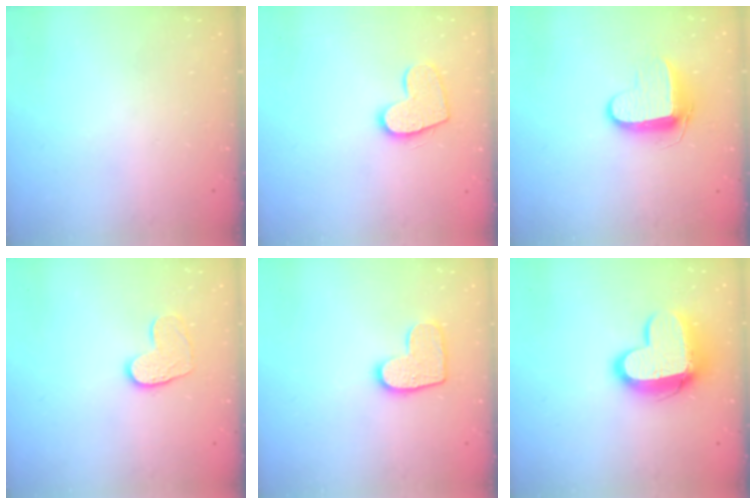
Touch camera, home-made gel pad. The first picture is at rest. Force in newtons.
{"total": 11.1, "press": 11.1, "slide": 0.6}
{"total": 9.0, "press": 9.0, "slide": 0.5}
{"total": 9.5, "press": 9.5, "slide": 0.7}
{"total": 10.9, "press": 10.9, "slide": 0.6}
{"total": 14.4, "press": 14.3, "slide": 1.4}